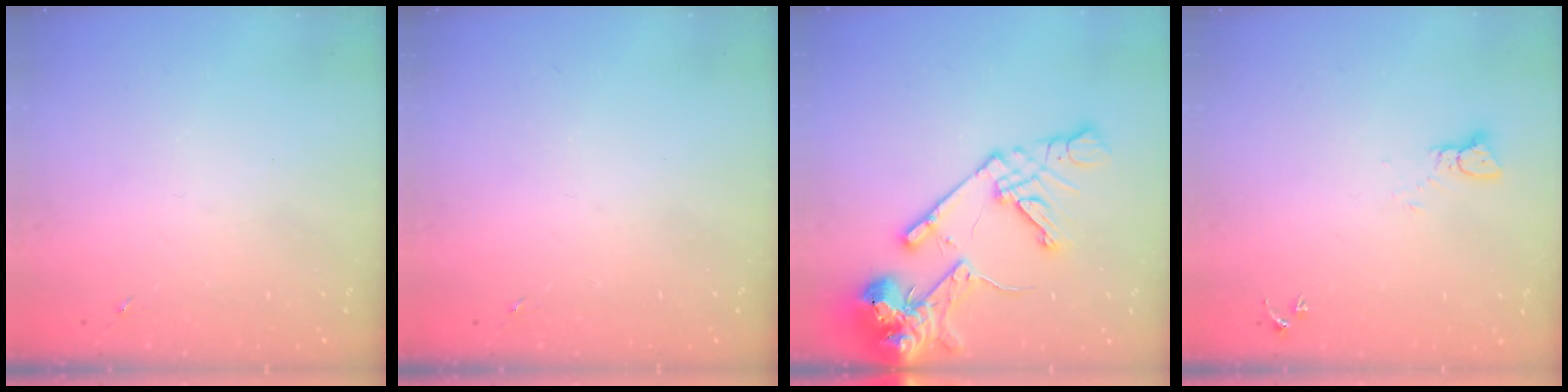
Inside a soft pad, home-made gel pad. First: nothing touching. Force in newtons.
{"total": 0.0}
{"total": 18.1, "press": 17.9, "slide": 2.8}
{"total": 2.4, "press": 2.4, "slide": 0.2}